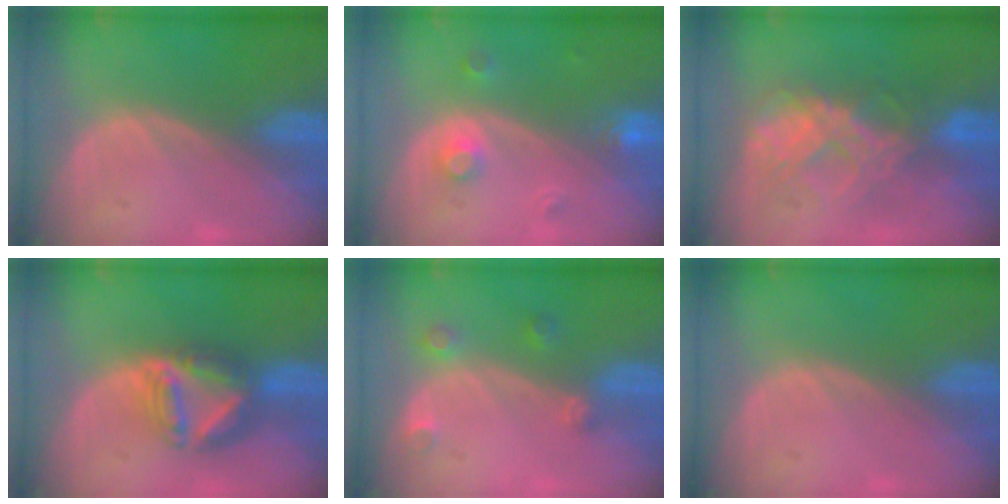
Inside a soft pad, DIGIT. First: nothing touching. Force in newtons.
{"total": 3.1, "press": 2.9, "slide": 1.2}
{"total": 8.0, "press": 7.4, "slide": 2.9}
{"total": 7.4, "press": 6.6, "slide": 3.3}
{"total": 2.6, "press": 2.6, "slide": 0.4}
{"total": 0.0}